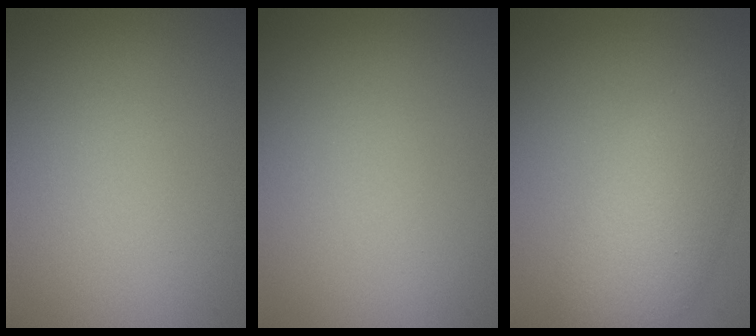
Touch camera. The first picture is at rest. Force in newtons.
{"total": 0.0}
{"total": 5.2, "press": 5.2, "slide": 0.1}